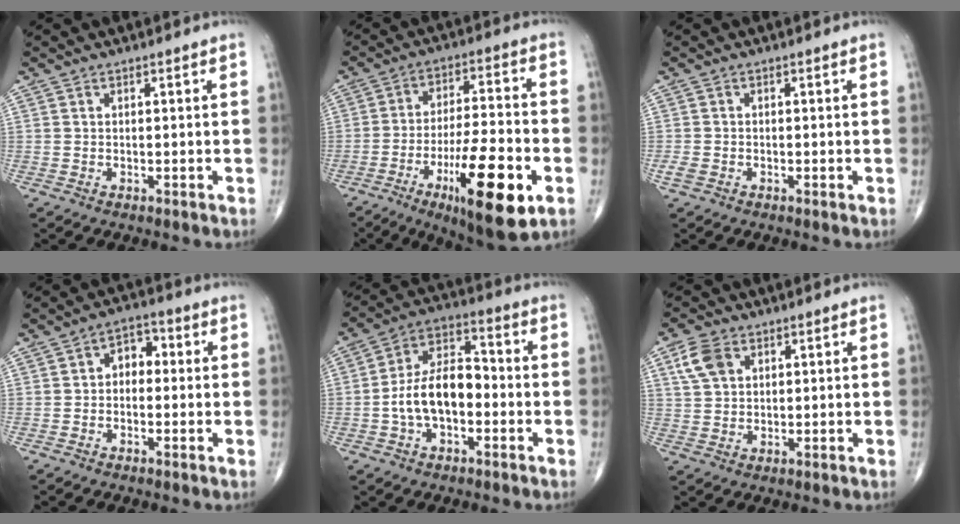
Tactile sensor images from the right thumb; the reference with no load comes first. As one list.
[{"total": 19.0, "force": [-7.6, 4.9, 16.8], "torque": [-0.272, 0.018, -0.114]}, {"total": 1.7, "force": [-0.8, 1.0, 1.1], "torque": [-0.029, -0.003, -0.017]}, {"total": 4.9, "force": [0.0, 3.6, 3.4], "torque": [-0.028, 0.021, -0.013]}, {"total": 12.0, "force": [-2.4, 7.0, 9.4], "torque": [-0.162, 0.044, -0.052]}, {"total": 6.1, "force": [2.5, 4.2, 3.6], "torque": [-0.064, 0.002, 0.049]}]